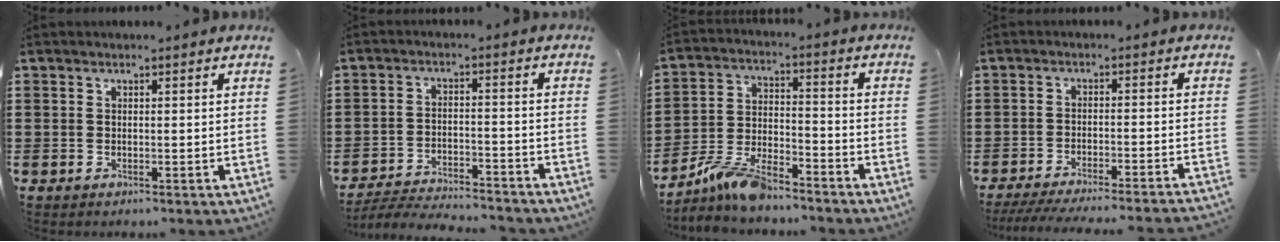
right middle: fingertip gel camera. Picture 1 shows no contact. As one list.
[{"total": 4.6, "force": [-4.6, 0.2, 0.9], "torque": [-0.025, -0.002, -0.095]}, {"total": 8.3, "force": [-7.1, 1.6, 3.9], "torque": [-0.089, 0.006, -0.139]}, {"total": 4.2, "force": [-3.8, -0.4, 1.5], "torque": [-0.025, -0.009, -0.074]}]